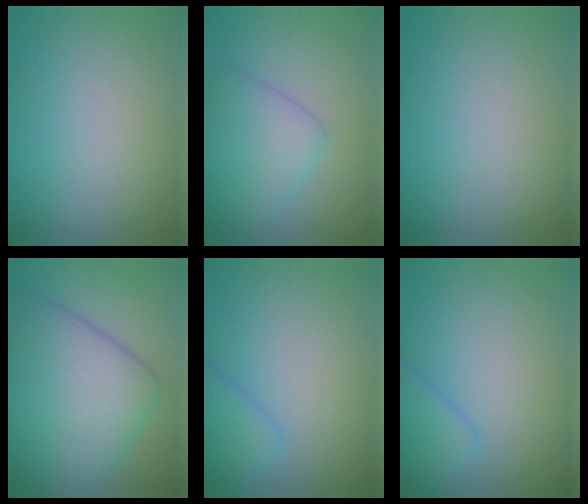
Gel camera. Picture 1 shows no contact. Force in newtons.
{"total": 4.5, "press": 4.5, "slide": 0.2}
{"total": 0.0}
{"total": 11.2, "press": 11.2, "slide": 0.2}
{"total": 2.5, "press": 2.5, "slide": 0.2}
{"total": 2.5, "press": 2.5, "slide": 0.2}